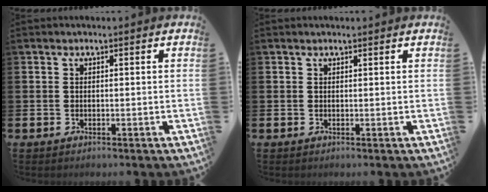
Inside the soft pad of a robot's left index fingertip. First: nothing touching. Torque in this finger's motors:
{"motor_torque": [0.26, -1.90, 0.07, 0.01]}